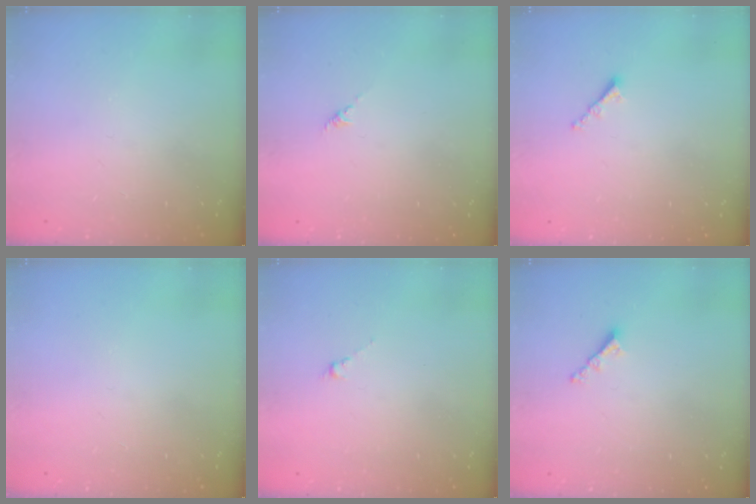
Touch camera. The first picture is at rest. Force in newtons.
{"total": 0.6, "press": 0.4, "slide": 0.4}
{"total": 1.0, "press": 0.9, "slide": 0.4}
{"total": 0.0}
{"total": 0.5, "press": 0.3, "slide": 0.4}
{"total": 2.9, "press": 2.9, "slide": 0.5}